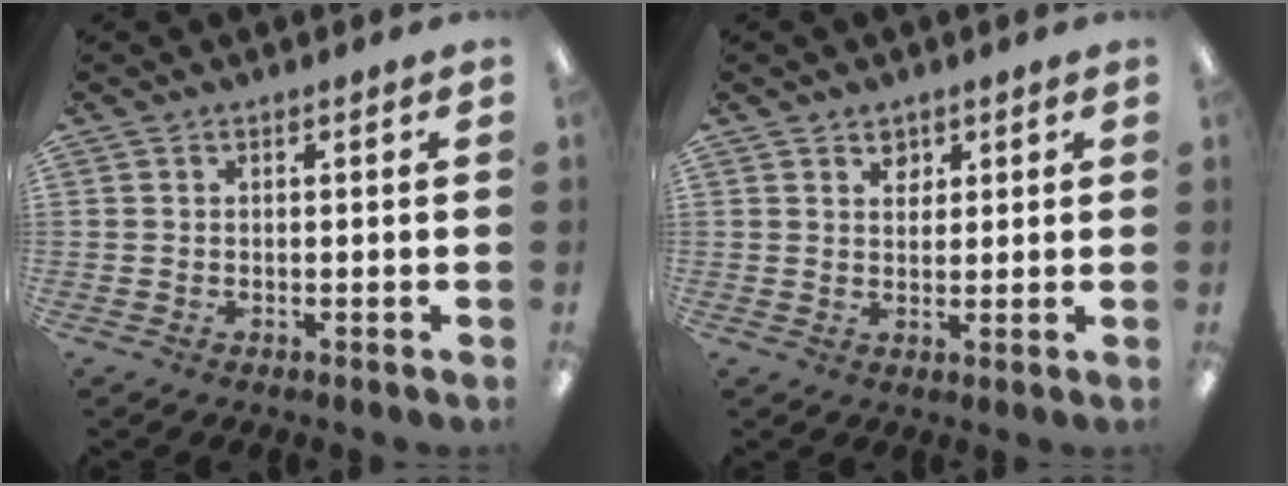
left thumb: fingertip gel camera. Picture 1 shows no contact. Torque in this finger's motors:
{"motor_torque": [0.14, -0.24, -0.18, -0.18, -0.03]}